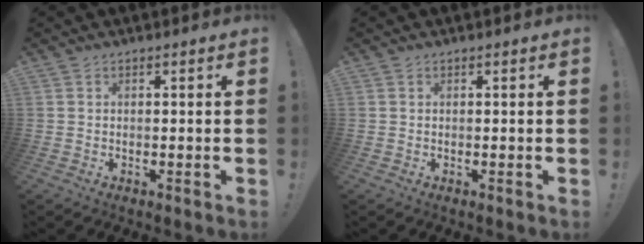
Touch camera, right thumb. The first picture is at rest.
{"total": 0.0}